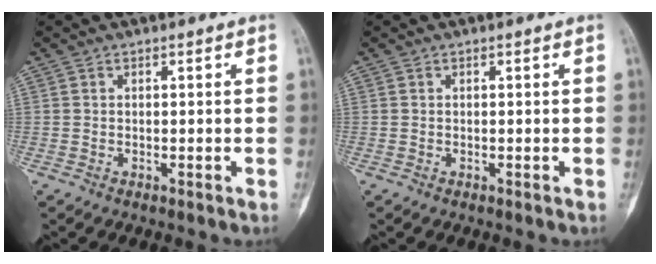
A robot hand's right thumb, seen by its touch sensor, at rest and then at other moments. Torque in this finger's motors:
{"motor_torque": [0.00, 0.00, 0.03, 0.01, 0.00]}